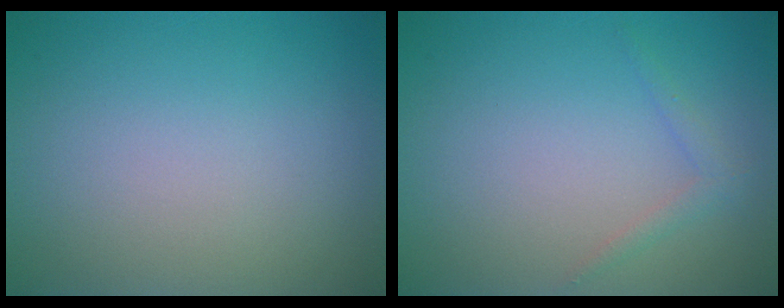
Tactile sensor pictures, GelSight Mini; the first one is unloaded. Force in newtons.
{"total": 1.1, "press": 1.1, "slide": 0.1}